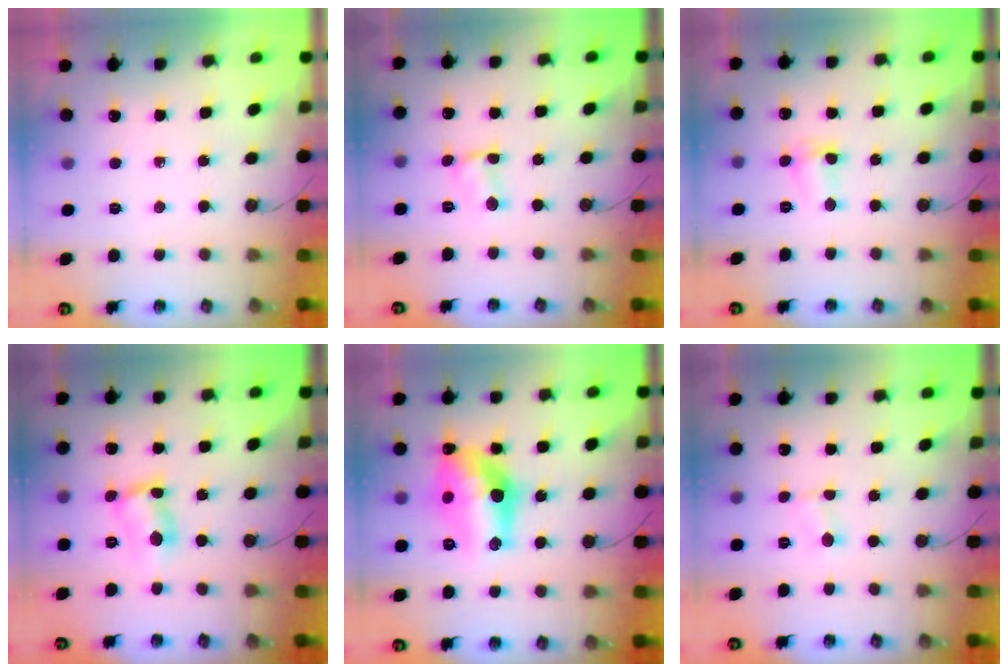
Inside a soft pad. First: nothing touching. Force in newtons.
{"total": 1.4, "press": 1.4, "slide": 0.2}
{"total": 2.4, "press": 2.4, "slide": 0.3}
{"total": 4.9, "press": 4.9, "slide": 0.4}
{"total": 14.9, "press": 14.9, "slide": 1.1}
{"total": 0.9, "press": 0.9, "slide": 0.3}